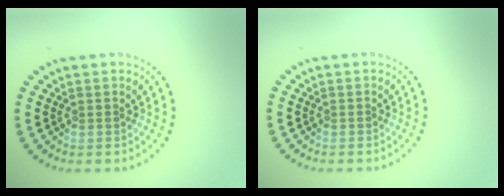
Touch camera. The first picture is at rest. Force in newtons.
{"total": 0.0}